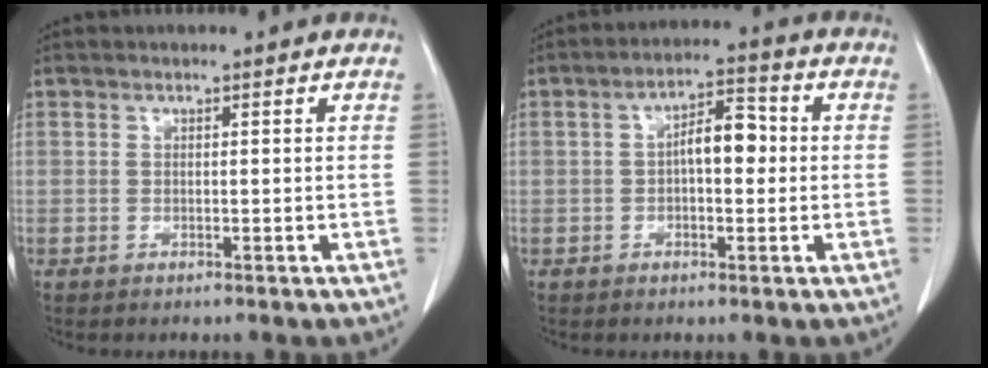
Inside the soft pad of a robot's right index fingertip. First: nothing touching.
{"total": 6.2, "force": [0.1, 2.5, 5.6], "torque": [-0.094, 0.023, -0.003]}